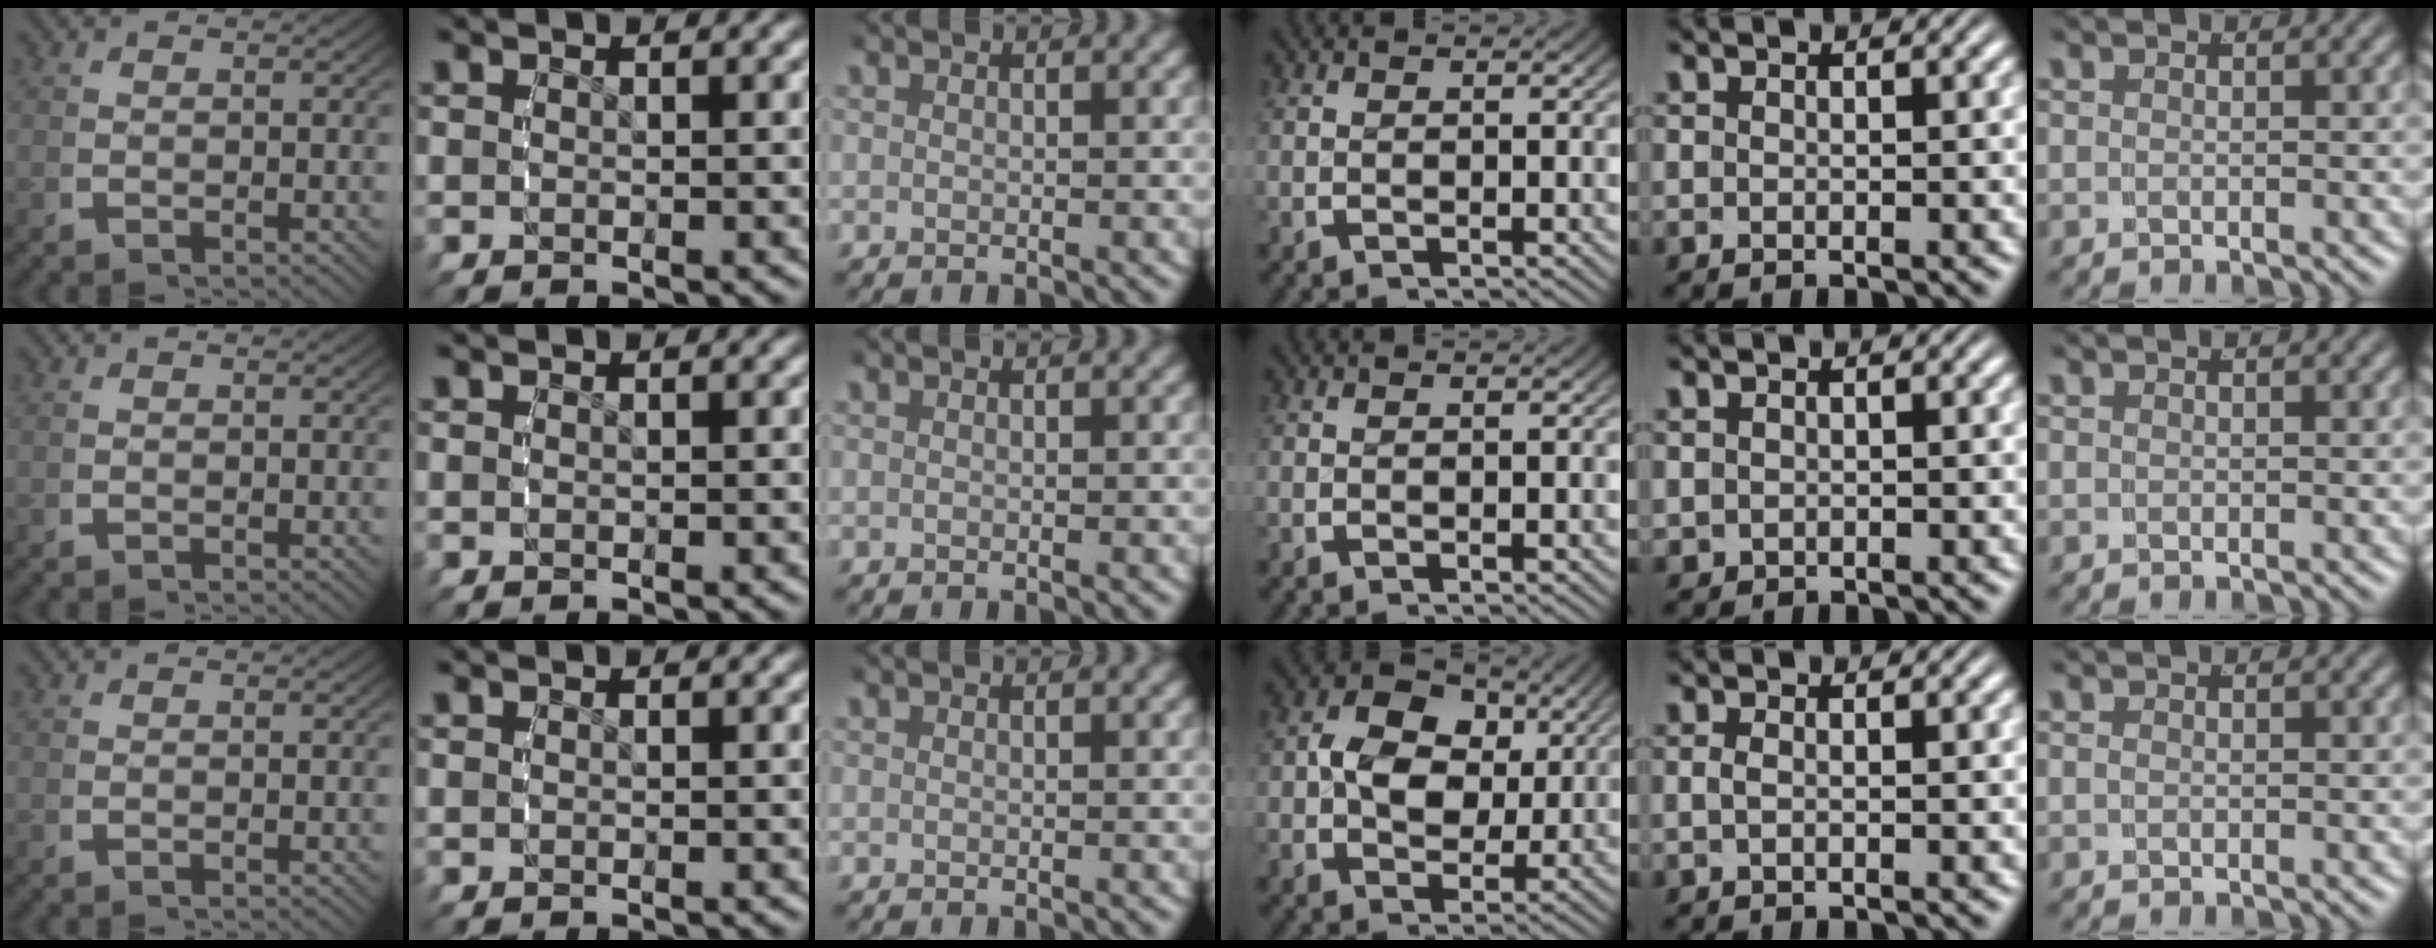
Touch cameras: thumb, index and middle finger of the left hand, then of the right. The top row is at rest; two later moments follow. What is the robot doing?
{"motion": "grasp_and_lifting", "object": "ethernet cable"}